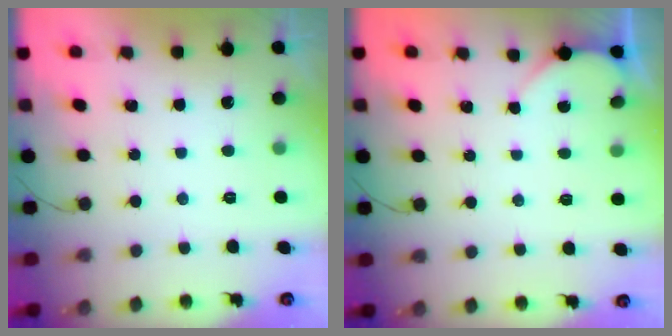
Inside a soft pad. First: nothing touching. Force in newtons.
{"total": 1.8, "press": 1.8, "slide": 0.2}